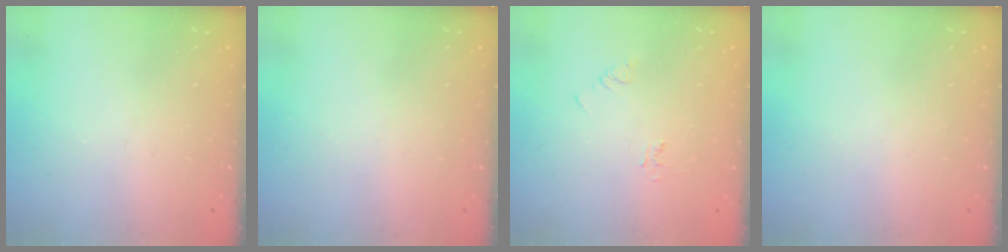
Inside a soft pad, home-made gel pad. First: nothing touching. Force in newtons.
{"total": 0.0}
{"total": 3.9, "press": 3.9, "slide": 0.5}
{"total": 0.0}